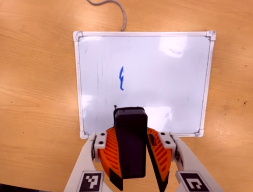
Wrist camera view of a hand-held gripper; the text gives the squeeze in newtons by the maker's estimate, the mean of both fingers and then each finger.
{"total": 9.1, "left": 9.5, "right": 8.7}